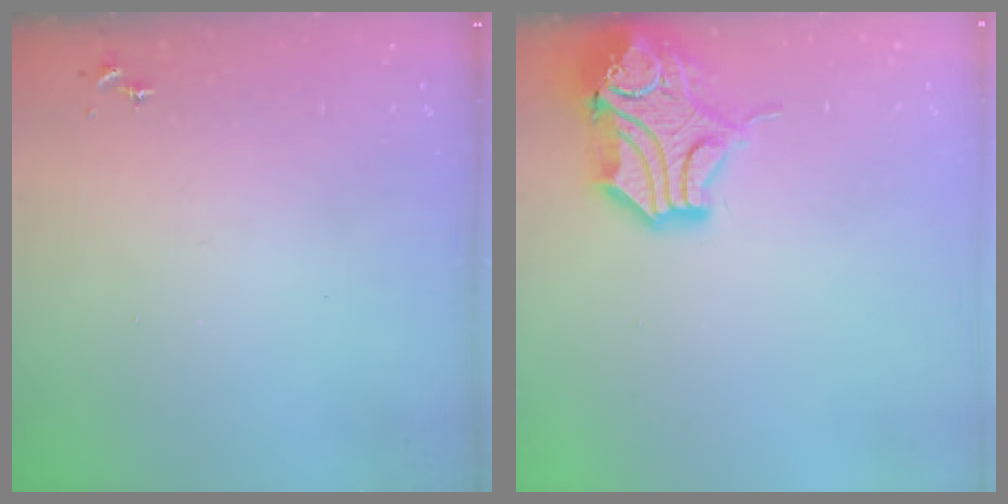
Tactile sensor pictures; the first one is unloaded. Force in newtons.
{"total": 15.9, "press": 15.8, "slide": 2.3}